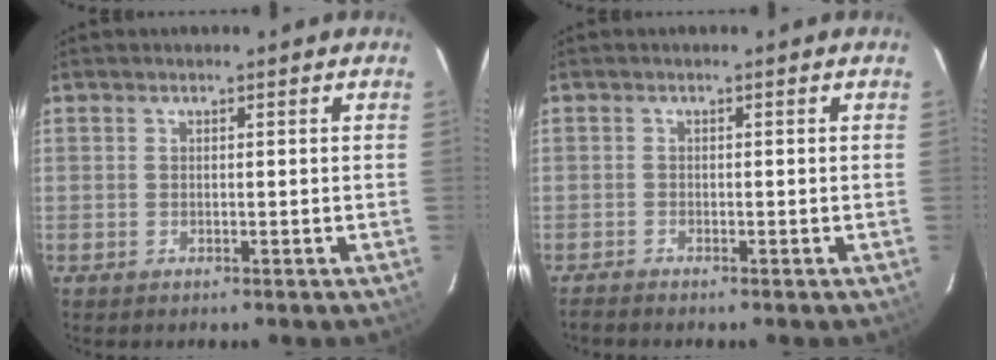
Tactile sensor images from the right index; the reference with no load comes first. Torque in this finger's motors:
{"motor_torque": [0.16, -0.23, 0.10, 0.00]}